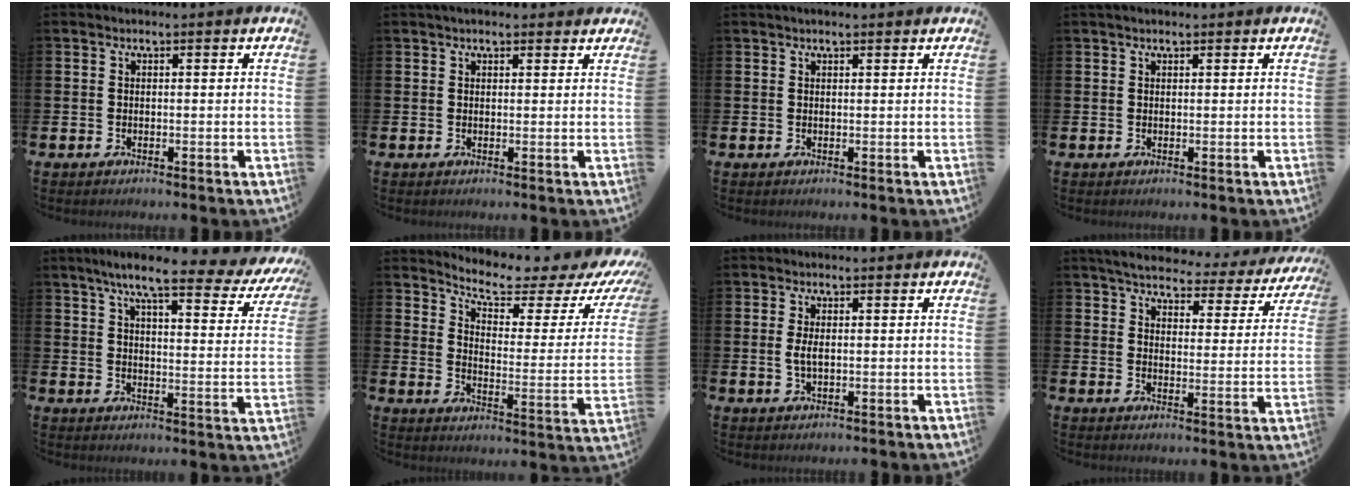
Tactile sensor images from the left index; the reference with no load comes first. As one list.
[{"total": 1.8, "force": [1.7, 0.6, 0.5], "torque": [-0.009, 0.004, 0.030]}, {"total": 1.0, "force": [0.9, 0.1, 0.4], "torque": [0.003, -0.002, 0.014]}, {"total": 1.0, "force": [0.8, 0.3, 0.4], "torque": [-0.005, 0.002, 0.015]}, {"total": 8.3, "force": [6.6, 1.1, 4.9], "torque": [-0.098, -0.043, 0.104]}, {"total": 6.2, "force": [5.4, 1.4, 2.8], "torque": [-0.070, -0.045, 0.082]}, {"total": 2.1, "force": [0.3, 0.9, 1.9], "torque": [-0.035, 0.004, 0.002]}, {"total": 4.3, "force": [4.0, 1.1, 1.3], "torque": [-0.051, -0.029, 0.063]}]